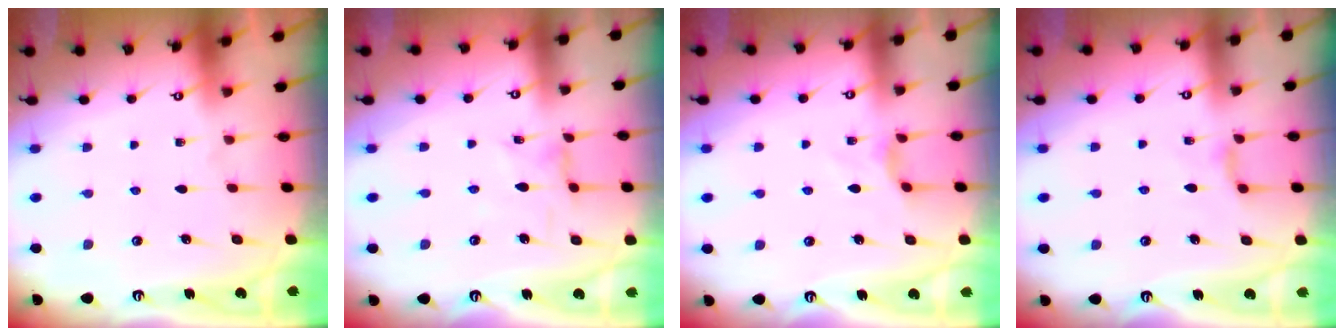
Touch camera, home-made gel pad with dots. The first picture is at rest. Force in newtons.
{"total": 2.2, "press": 2.2, "slide": 0.4}
{"total": 3.0, "press": 3.0, "slide": 0.3}
{"total": 4.0, "press": 3.9, "slide": 0.5}